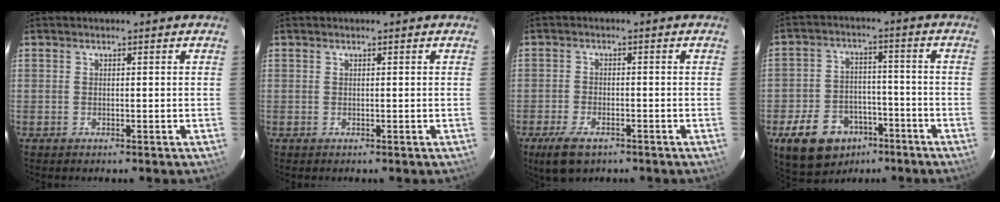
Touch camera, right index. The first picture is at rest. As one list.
[{"total": 0.0}, {"total": 6.6, "force": [-4.3, 3.0, 4.0], "torque": [-0.100, -0.015, -0.076]}, {"total": 14.7, "force": [-8.8, 9.8, 6.5], "torque": [-0.156, 0.015, -0.120]}]